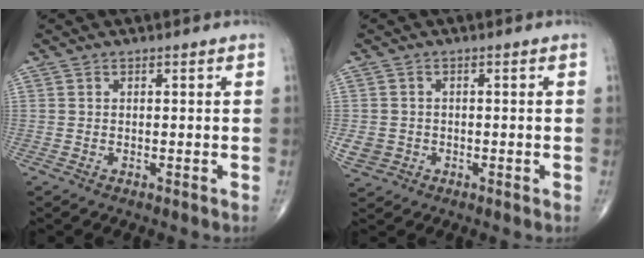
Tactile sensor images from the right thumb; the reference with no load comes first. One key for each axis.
{"total": 3.5, "fx": -0.9, "fy": 3.2, "fz": 1.2, "tx": -0.020, "ty": 0.003, "tz": -0.010}